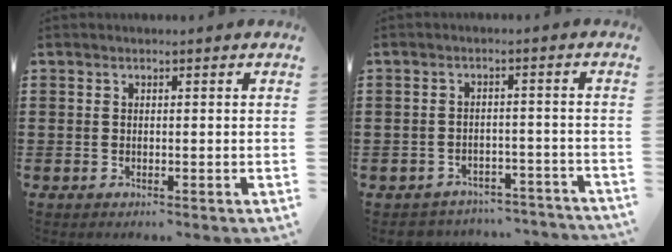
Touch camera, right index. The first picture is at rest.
{"total": 3.0, "force": [-2.9, 0.6, 0.2], "torque": [-0.010, 0.001, -0.062]}